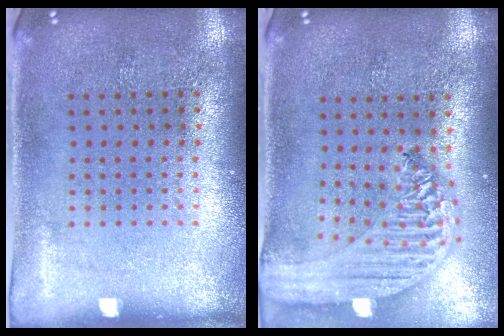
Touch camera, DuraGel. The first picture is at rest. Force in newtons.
{"total": 2.4, "press": 2.1, "slide": 1.2}